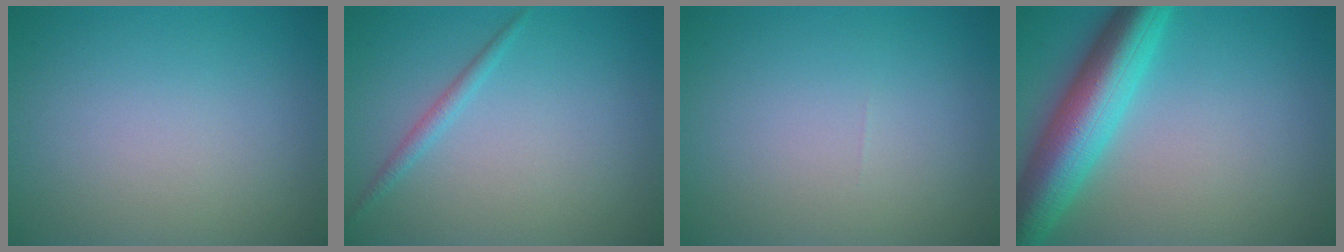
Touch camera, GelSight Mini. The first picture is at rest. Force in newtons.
{"total": 1.2, "press": 1.2, "slide": 0.0}
{"total": 0.0}
{"total": 8.3, "press": 8.3, "slide": 0.1}